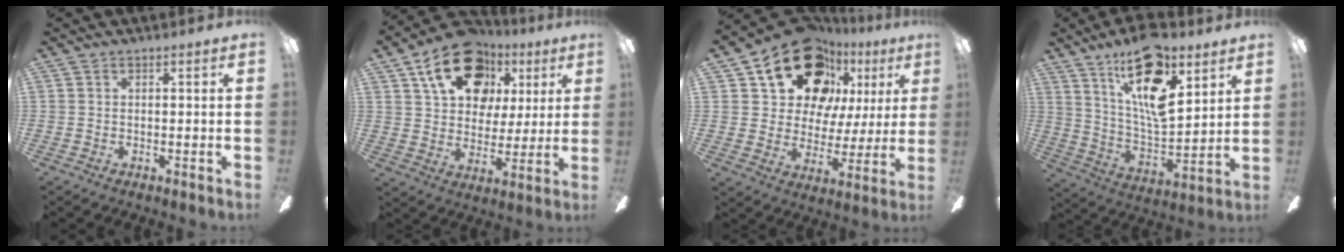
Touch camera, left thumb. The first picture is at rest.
{"total": 19.9, "force": [10.2, 13.2, 10.9], "torque": [-0.166, -0.035, 0.180]}
{"total": 21.9, "force": [12.6, 13.9, 11.3], "torque": [-0.189, -0.059, 0.231]}
{"total": 19.6, "force": [11.9, 7.4, 13.7], "torque": [-0.250, -0.064, 0.196]}